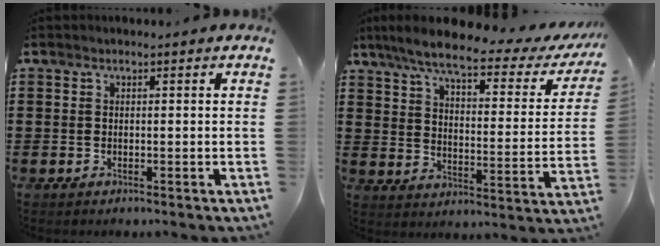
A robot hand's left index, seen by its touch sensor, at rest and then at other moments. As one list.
[{"total": 7.6, "force": [5.9, 0.8, 4.7], "torque": [-0.116, -0.029, 0.099]}]